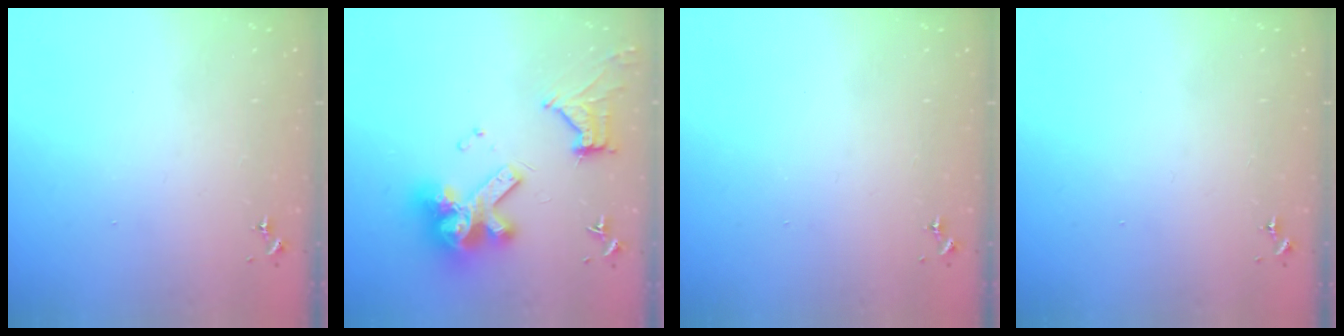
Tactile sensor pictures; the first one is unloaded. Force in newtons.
{"total": 17.8, "press": 17.7, "slide": 1.9}
{"total": 0.0}
{"total": 0.0}